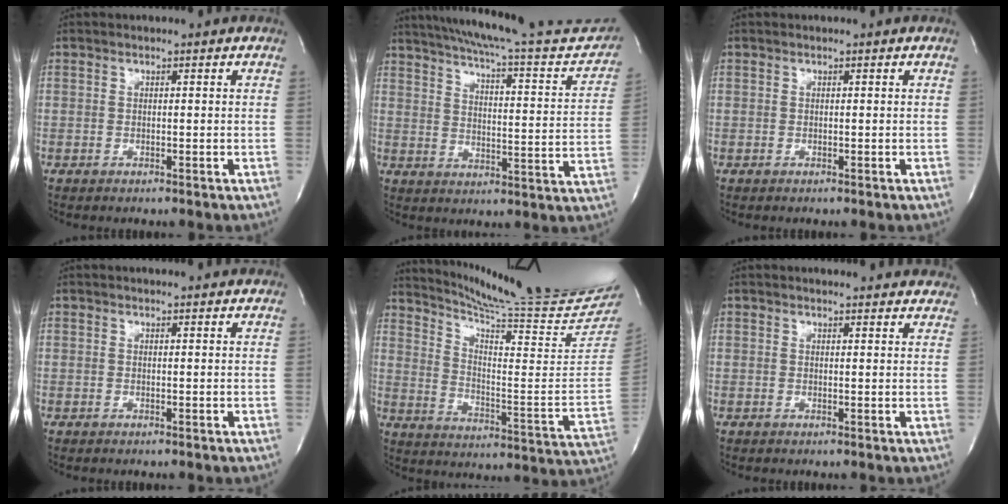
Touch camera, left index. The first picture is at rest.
{"total": 25.5, "force": [22.9, 3.1, 10.8], "torque": [-0.166, -0.051, 0.283]}
{"total": 0.0}
{"total": 2.0, "force": [2.0, 0.1, 0.3], "torque": [-0.010, 0.002, 0.017]}
{"total": 22.9, "force": [21.2, -2.0, 8.4], "torque": [-0.147, -0.129, 0.293]}
{"total": 10.7, "force": [10.1, 2.2, 2.5], "torque": [-0.011, -0.005, 0.096]}